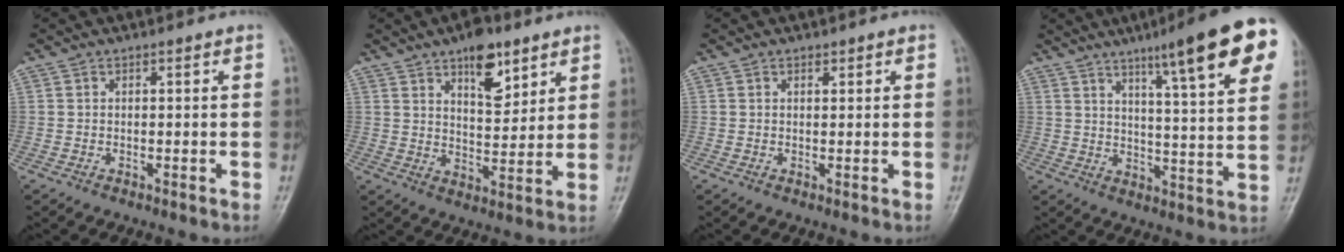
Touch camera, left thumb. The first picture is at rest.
{"total": 9.9, "force": [5.9, 4.6, 6.5], "torque": [-0.071, -0.035, 0.092]}
{"total": 0.9, "force": [0.6, 0.5, 0.4], "torque": [0.000, -0.003, 0.006]}
{"total": 19.1, "force": [10.2, 2.7, 16.0], "torque": [-0.197, -0.029, 0.141]}